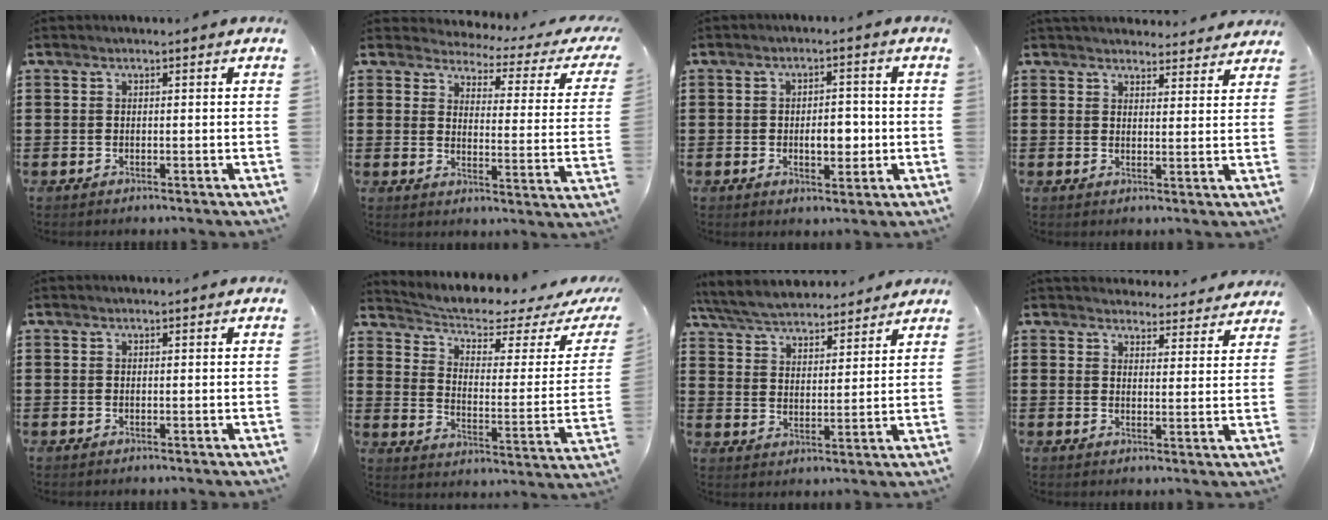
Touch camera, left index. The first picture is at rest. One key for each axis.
{"total": 2.5, "fx": 2.3, "fy": 0.4, "fz": 0.6, "tx": -0.034, "ty": -0.023, "tz": 0.031}
{"total": 4.9, "fx": -0.8, "fy": 2.6, "fz": 4.0, "tx": -0.061, "ty": -0.001, "tz": -0.021}
{"total": 3.6, "fx": 3.5, "fy": 0.7, "fz": 0.2, "tx": -0.006, "ty": -0.014, "tz": 0.064}
{"total": 0.0}
{"total": 4.2, "fx": 3.4, "fy": 0.6, "fz": 2.3, "tx": -0.067, "ty": -0.032, "tz": 0.051}
{"total": 6.1, "fx": 5.9, "fy": 1.0, "fz": 1.3, "tx": -0.053, "ty": -0.025, "tz": 0.105}
{"total": 4.0, "fx": 4.0, "fy": 0.6, "fz": 0.1, "tx": -0.009, "ty": -0.020, "tz": 0.071}